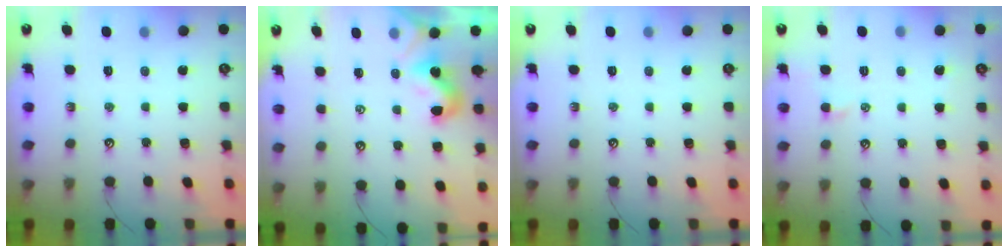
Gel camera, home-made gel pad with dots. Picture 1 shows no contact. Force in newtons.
{"total": 1.8, "press": 1.8, "slide": 0.4}
{"total": 0.0}
{"total": 0.7, "press": 0.4, "slide": 0.5}